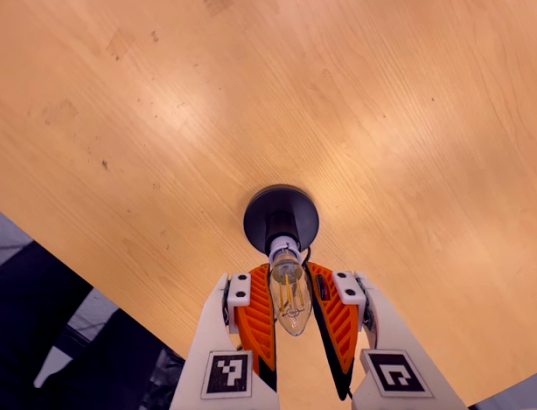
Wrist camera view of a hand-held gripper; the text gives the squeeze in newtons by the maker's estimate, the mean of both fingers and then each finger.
{"total": 13.4, "left": 12.9, "right": 14.0}